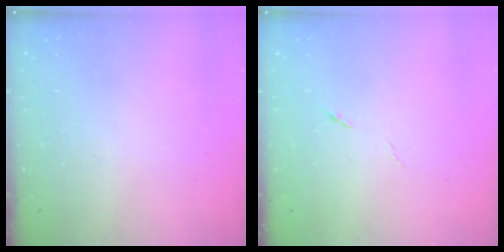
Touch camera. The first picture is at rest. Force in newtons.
{"total": 4.4, "press": 4.2, "slide": 1.3}